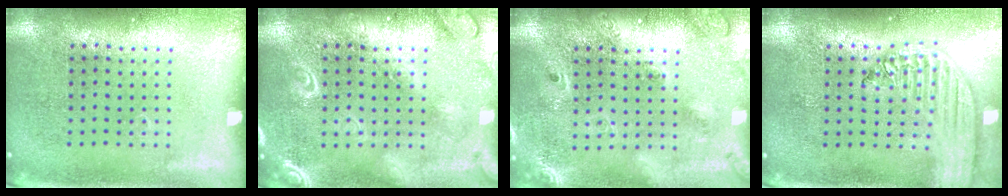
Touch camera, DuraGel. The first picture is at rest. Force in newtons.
{"total": 3.7, "press": 3.6, "slide": 0.5}
{"total": 2.0, "press": 1.7, "slide": 1.0}
{"total": 2.3, "press": 2.0, "slide": 1.2}